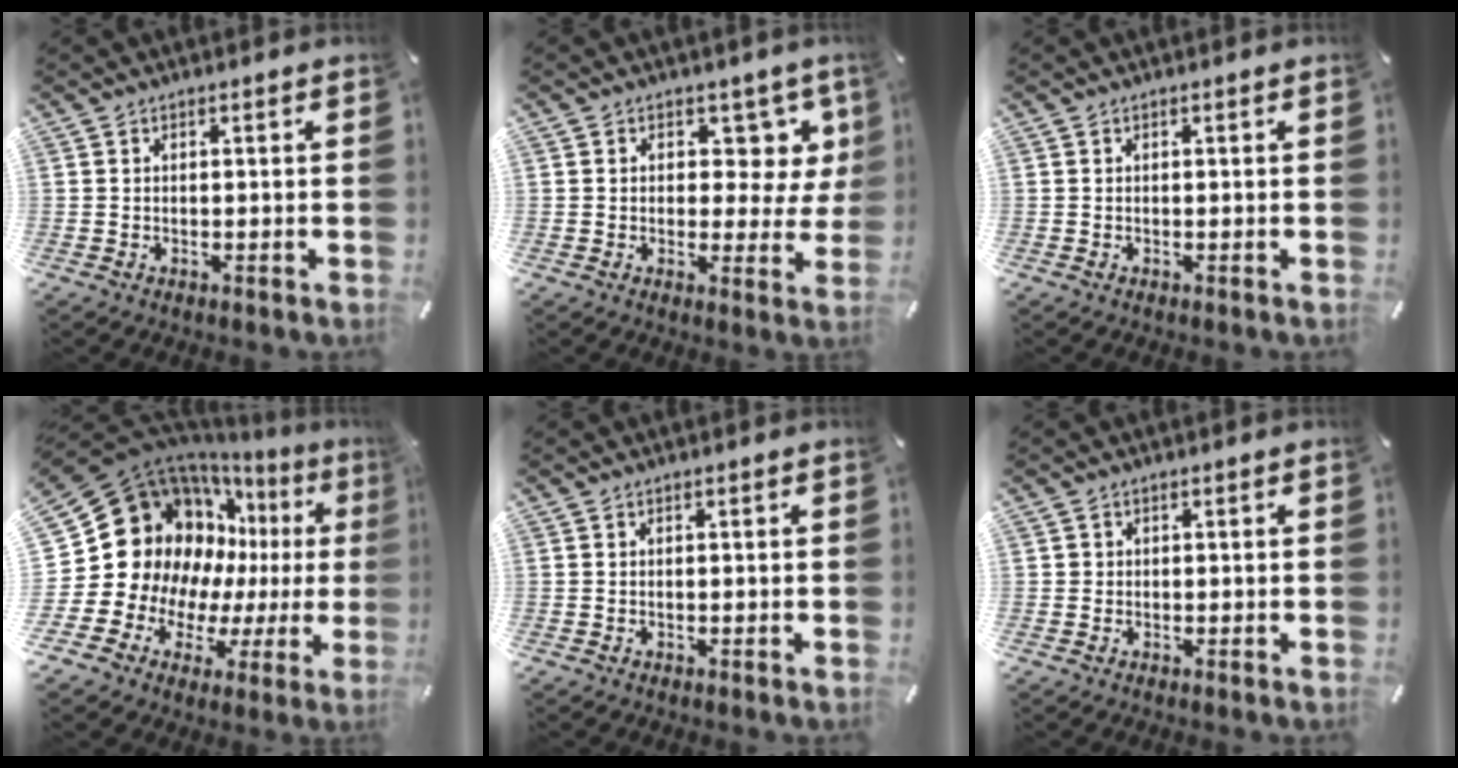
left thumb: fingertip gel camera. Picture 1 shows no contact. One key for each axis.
{"total": 8.4, "fx": 4.2, "fy": 5.7, "fz": 4.5, "tx": -0.042, "ty": -0.031, "tz": 0.072}
{"total": 0.0}
{"total": 21.8, "fx": 6.6, "fy": 17.7, "fz": 10.9, "tx": -0.194, "ty": -0.079, "tz": 0.157}
{"total": 0.0}
{"total": 0.7, "fx": 0.1, "fy": 0.7, "fz": 0.1, "tx": 0.000, "ty": 0.005, "tz": 0.000}